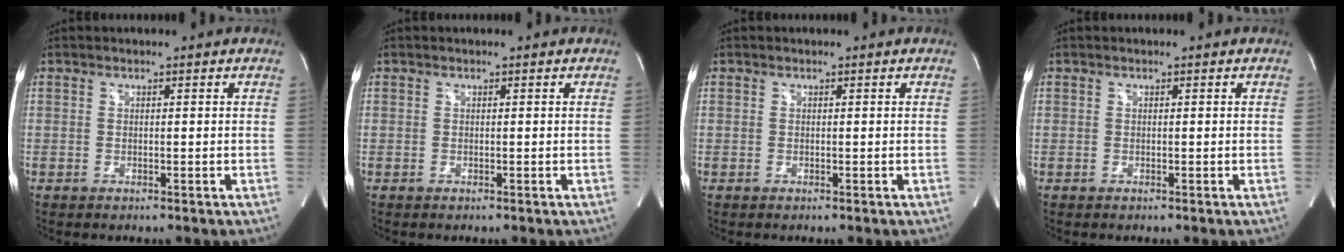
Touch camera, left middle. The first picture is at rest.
{"total": 0.0}
{"total": 0.0}
{"total": 0.0}